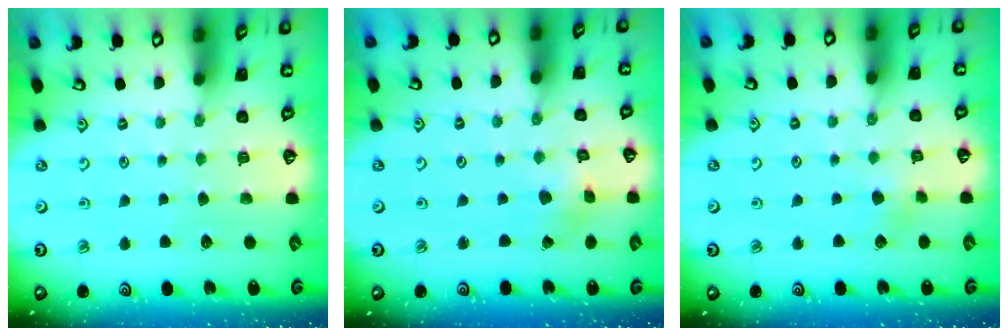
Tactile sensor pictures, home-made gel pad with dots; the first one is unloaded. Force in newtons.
{"total": 1.4, "press": 1.4, "slide": 0.2}
{"total": 3.1, "press": 3.1, "slide": 0.7}